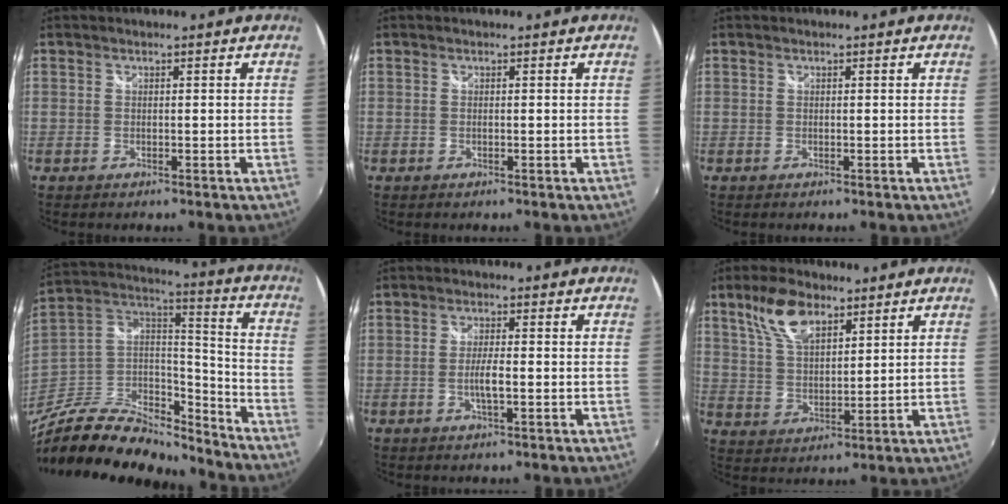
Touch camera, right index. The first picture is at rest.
{"total": 0.0}
{"total": 0.0}
{"total": 27.1, "force": [-21.5, 10.3, 12.9], "torque": [-0.266, 0.016, -0.349]}
{"total": 3.0, "force": [-0.8, 0.3, 2.8], "torque": [-0.054, -0.004, -0.016]}
{"total": 9.4, "force": [5.7, 4.4, 6.1], "torque": [-0.119, 0.018, 0.114]}